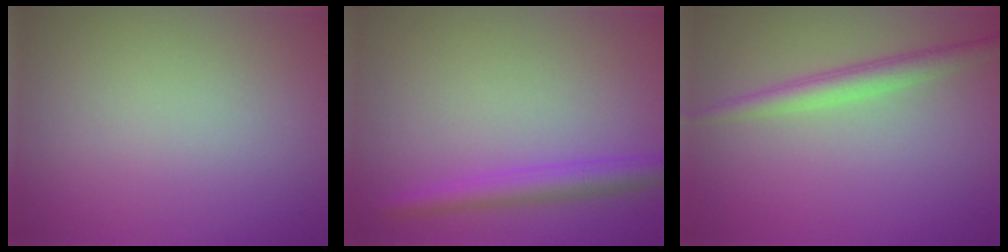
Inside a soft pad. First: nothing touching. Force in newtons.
{"total": 3.0, "press": 3.0, "slide": 0.2}
{"total": 2.6, "press": 2.6, "slide": 0.0}